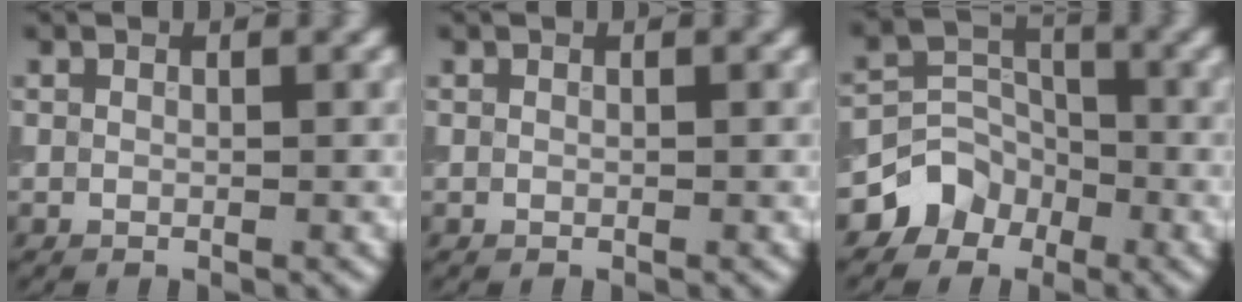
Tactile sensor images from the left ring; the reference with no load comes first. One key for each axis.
{"total": 0.0}
{"total": 3.7, "fx": -2.2, "fy": 2.8, "fz": 0.6, "tx": 0.002, "ty": 0.010, "tz": -0.044}